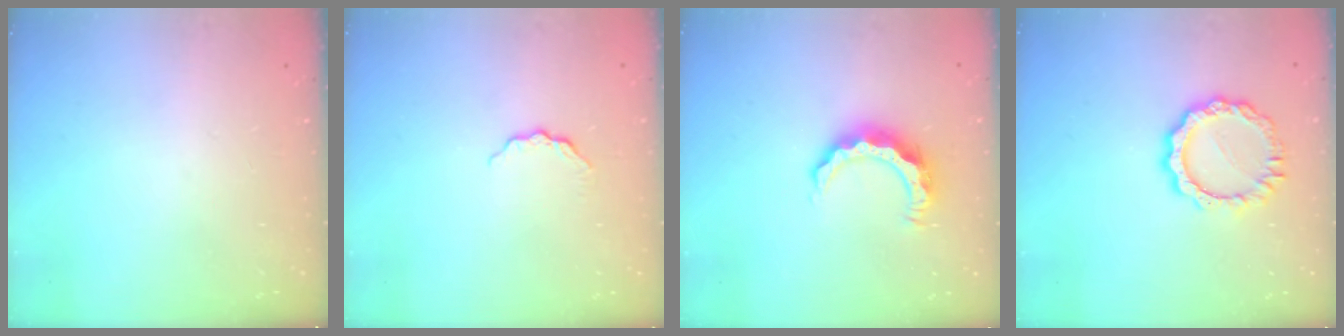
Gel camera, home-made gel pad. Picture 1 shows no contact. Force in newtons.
{"total": 5.5, "press": 5.4, "slide": 0.6}
{"total": 8.2, "press": 8.2, "slide": 0.4}
{"total": 9.8, "press": 9.8, "slide": 0.9}